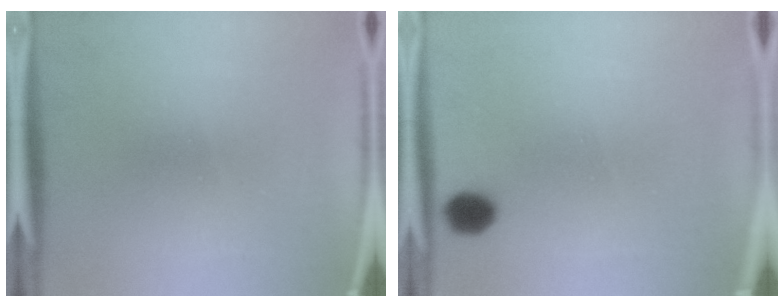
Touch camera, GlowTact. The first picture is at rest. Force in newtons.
{"total": 2.3}